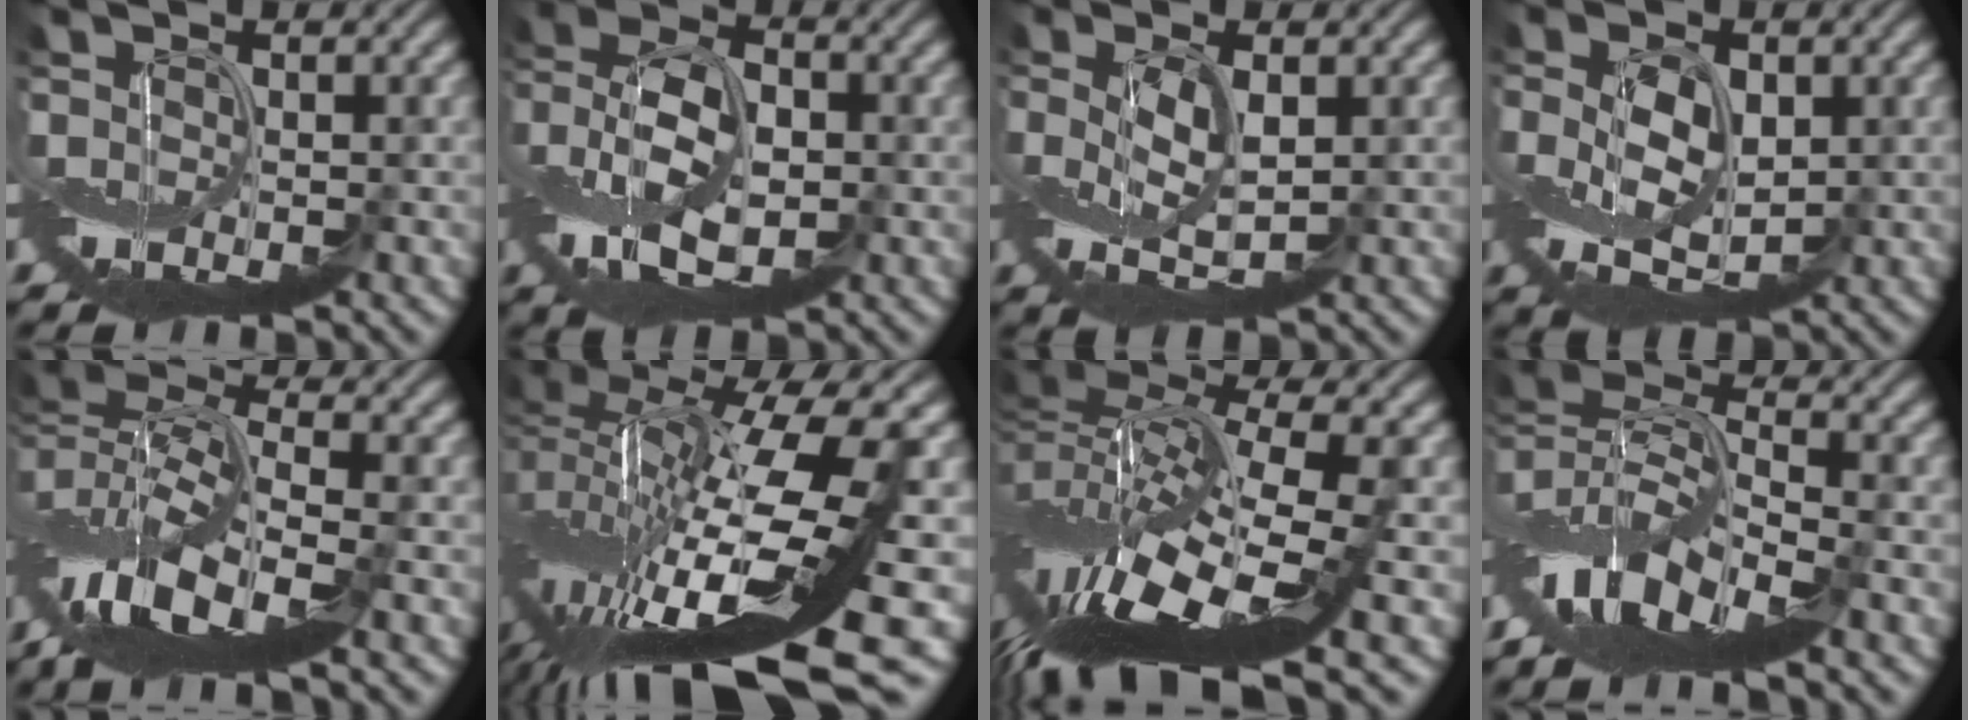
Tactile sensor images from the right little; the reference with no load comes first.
{"total": 7.4, "force": [-1.4, 4.6, 5.7], "torque": [-0.127, 0.009, -0.033]}
{"total": 3.1, "force": [0.4, 1.3, 2.8], "torque": [-0.070, 0.002, 0.011]}
{"total": 4.4, "force": [0.1, 2.8, 3.4], "torque": [-0.082, -0.003, 0.006]}
{"total": 9.0, "force": [-3.7, 3.7, 7.3], "torque": [-0.143, 0.005, -0.085]}
{"total": 16.6, "force": [-3.4, 3.4, 15.9], "torque": [-0.288, 0.020, -0.060]}
{"total": 13.9, "force": [-5.8, 4.8, 11.7], "torque": [-0.251, 0.012, -0.105]}
{"total": 8.0, "force": [-4.8, 3.0, 5.7], "torque": [-0.096, 0.008, -0.101]}